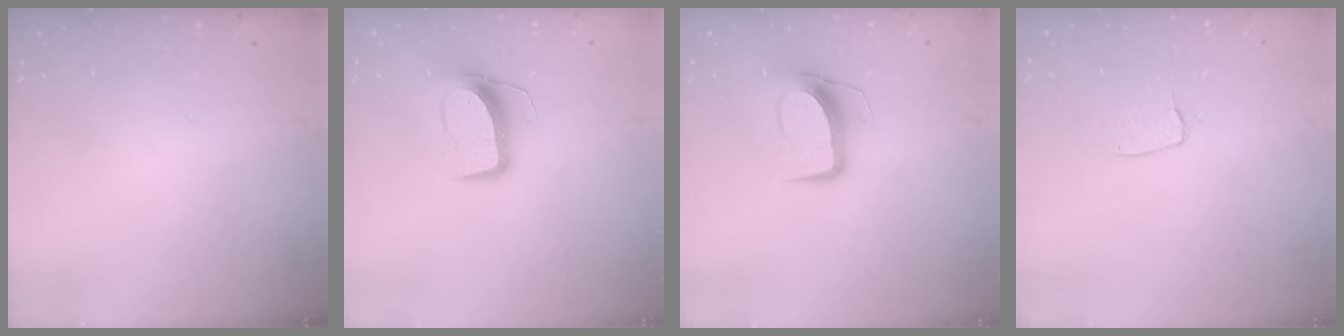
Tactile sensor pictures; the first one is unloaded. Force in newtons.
{"total": 10.5, "press": 10.5, "slide": 0.8}
{"total": 9.8, "press": 9.7, "slide": 0.7}
{"total": 4.6, "press": 4.6, "slide": 0.3}